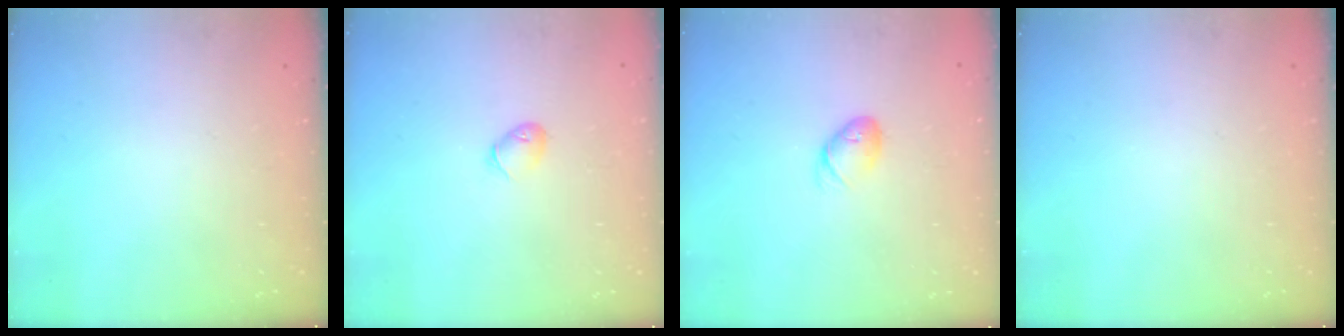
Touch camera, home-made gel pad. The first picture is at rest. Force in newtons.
{"total": 3.5, "press": 3.4, "slide": 0.8}
{"total": 6.6, "press": 6.5, "slide": 1.1}
{"total": 0.0}